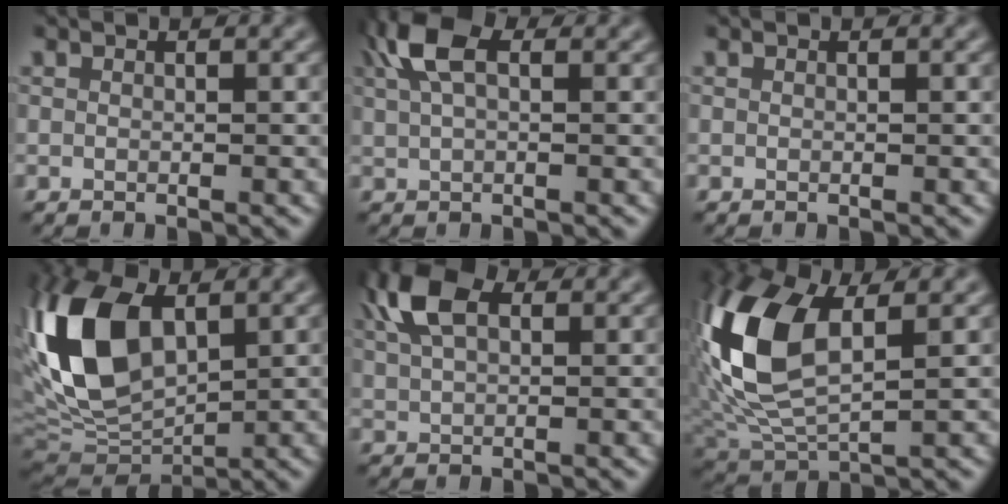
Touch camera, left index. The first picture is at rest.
{"total": 5.1, "force": [2.3, 2.3, 3.9], "torque": [-0.088, 0.017, 0.035]}
{"total": 0.0}
{"total": 12.8, "force": [2.8, 7.3, 10.2], "torque": [-0.240, 0.022, 0.044]}
{"total": 6.3, "force": [2.9, 3.2, 4.5], "torque": [-0.113, 0.021, 0.050]}
{"total": 12.0, "force": [2.1, 6.2, 10.0], "torque": [-0.243, 0.013, 0.035]}